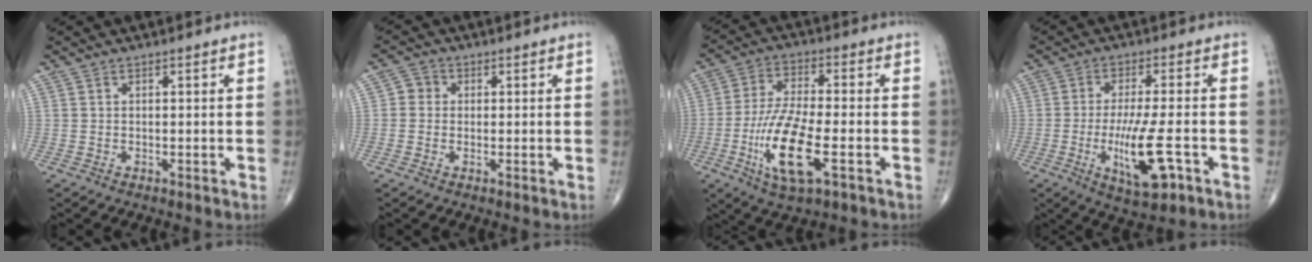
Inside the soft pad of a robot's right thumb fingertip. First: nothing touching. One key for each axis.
{"total": 2.7, "fx": 0.1, "fy": 2.5, "fz": 1.0, "tx": 0.000, "ty": 0.006, "tz": -0.006}
{"total": 14.2, "fx": -4.5, "fy": 4.4, "fz": 12.7, "tx": -0.257, "ty": 0.009, "tz": -0.080}
{"total": 11.3, "fx": -3.5, "fy": 2.8, "fz": 10.3, "tx": -0.188, "ty": -0.002, "tz": -0.053}